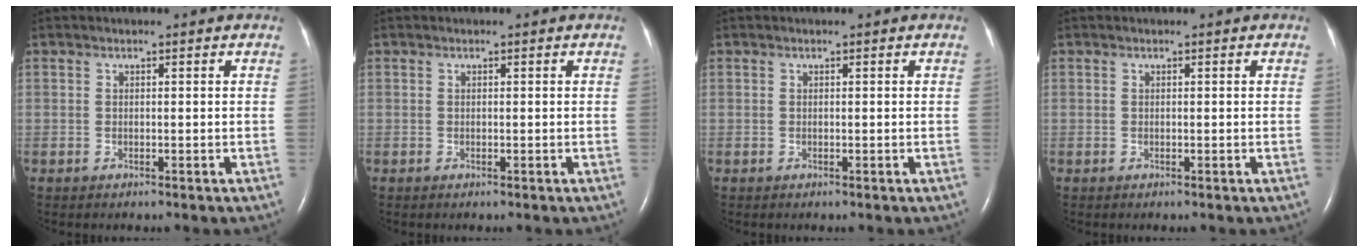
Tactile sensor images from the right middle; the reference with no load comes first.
{"total": 0.0}
{"total": 0.0}
{"total": 0.0}